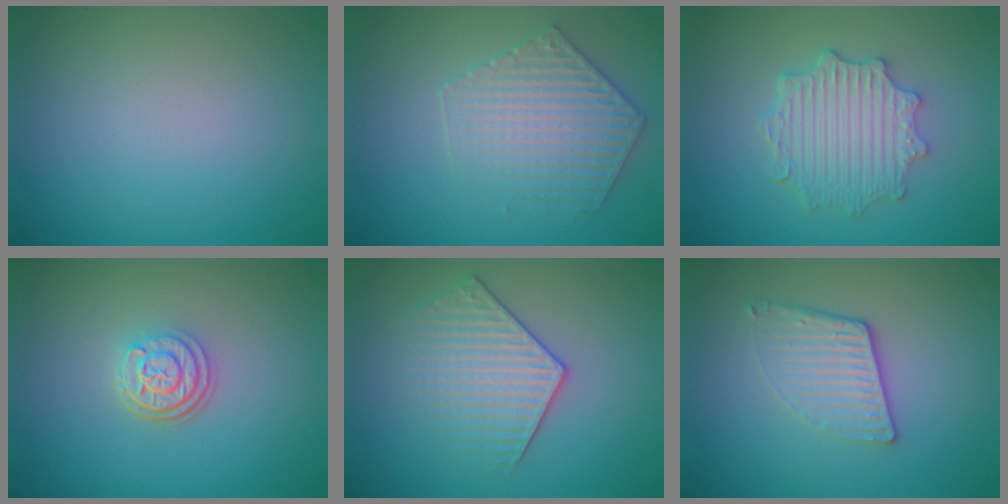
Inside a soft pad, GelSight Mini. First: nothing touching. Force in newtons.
{"total": 3.8, "press": 3.8, "slide": 0.2}
{"total": 4.6, "press": 3.8, "slide": 2.6}
{"total": 3.0, "press": 2.5, "slide": 1.7}
{"total": 3.4, "press": 3.2, "slide": 1.3}
{"total": 3.3, "press": 2.6, "slide": 2.1}